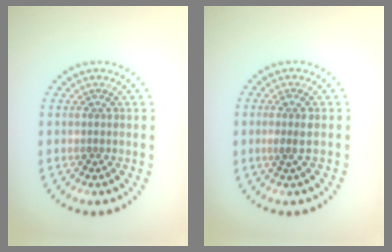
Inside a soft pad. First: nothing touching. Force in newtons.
{"total": 1.4, "press": 1.2, "slide": 0.7}